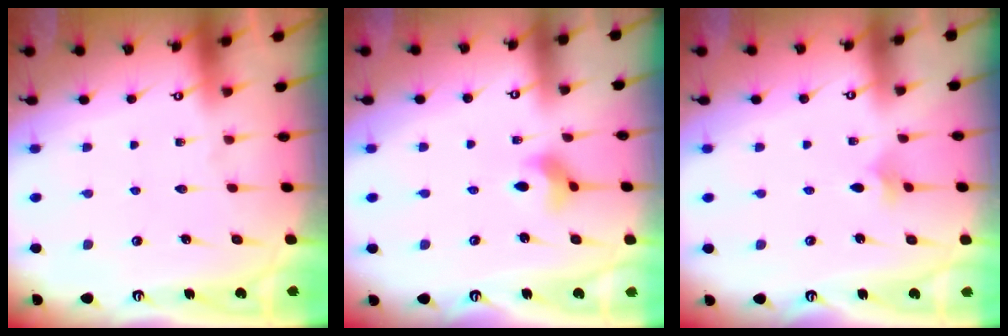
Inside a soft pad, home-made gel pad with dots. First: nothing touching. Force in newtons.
{"total": 4.6, "press": 4.6, "slide": 0.7}
{"total": 2.0, "press": 1.9, "slide": 0.5}